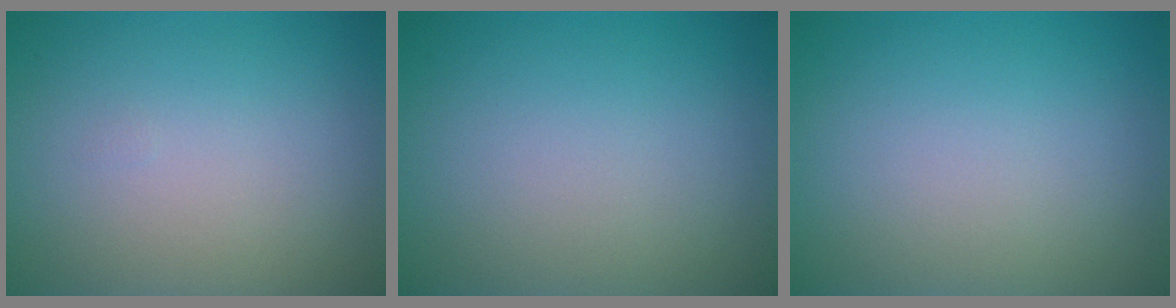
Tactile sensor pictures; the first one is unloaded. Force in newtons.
{"total": 0.0}
{"total": 0.0}